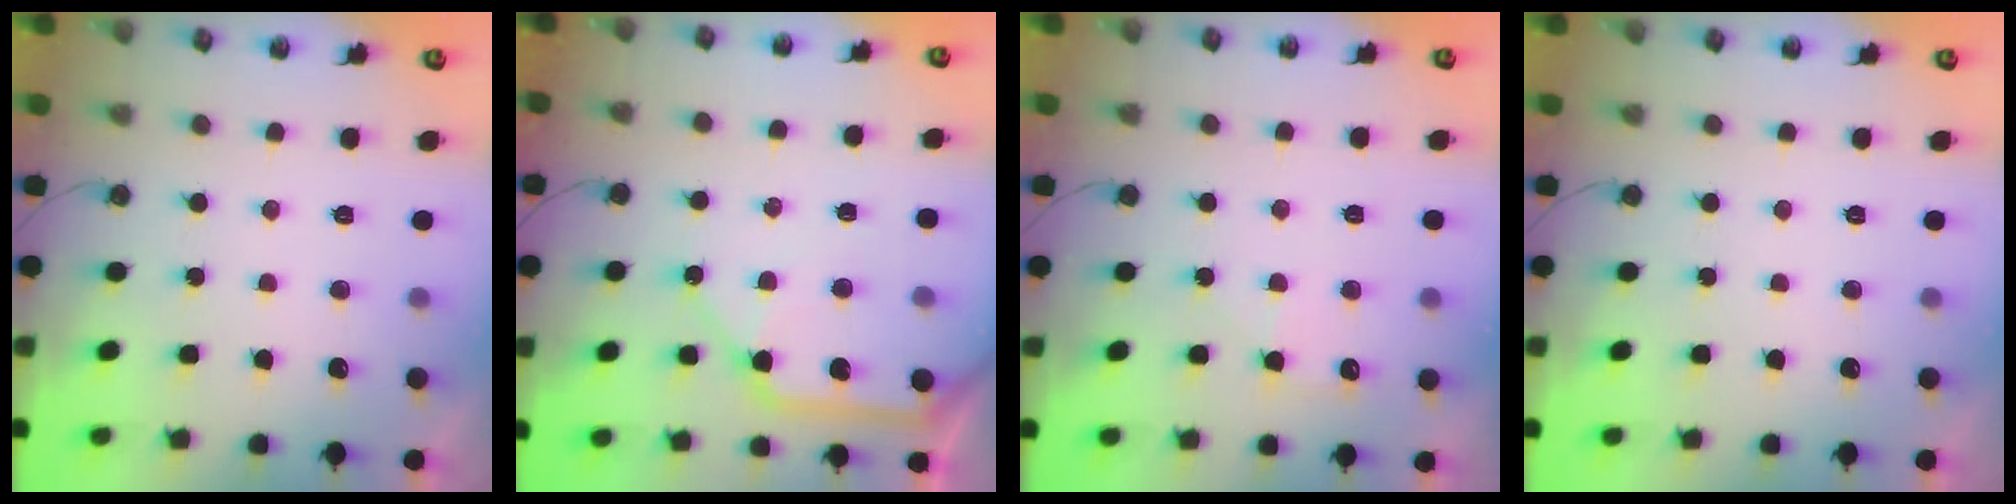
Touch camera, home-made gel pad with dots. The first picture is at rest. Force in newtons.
{"total": 13.4, "press": 13.3, "slide": 1.9}
{"total": 7.1, "press": 7.0, "slide": 0.9}
{"total": 0.8, "press": 0.5, "slide": 0.6}